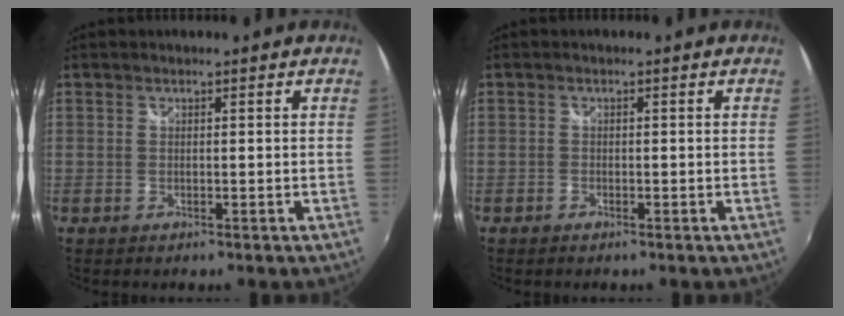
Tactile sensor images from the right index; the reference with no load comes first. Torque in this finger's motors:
{"motor_torque": [0.03, -0.02, 0.04, 0.00]}